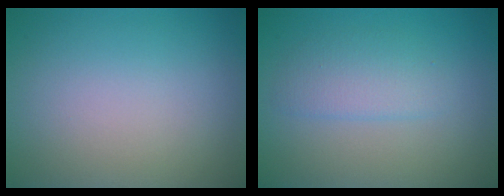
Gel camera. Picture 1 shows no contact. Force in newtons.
{"total": 2.4, "press": 2.4, "slide": 0.0}